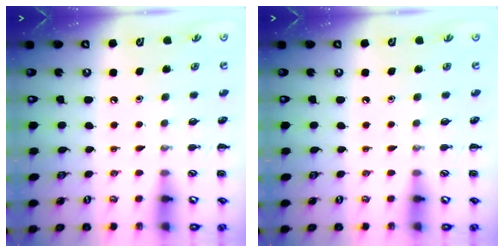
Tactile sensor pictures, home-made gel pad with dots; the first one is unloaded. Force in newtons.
{"total": 0.0}